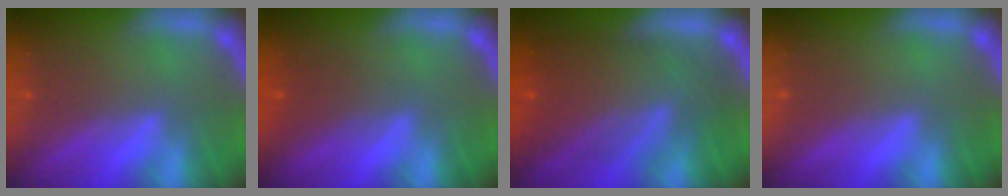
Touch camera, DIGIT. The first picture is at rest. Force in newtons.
{"total": 2.0}
{"total": 9.0}
{"total": 0.0}